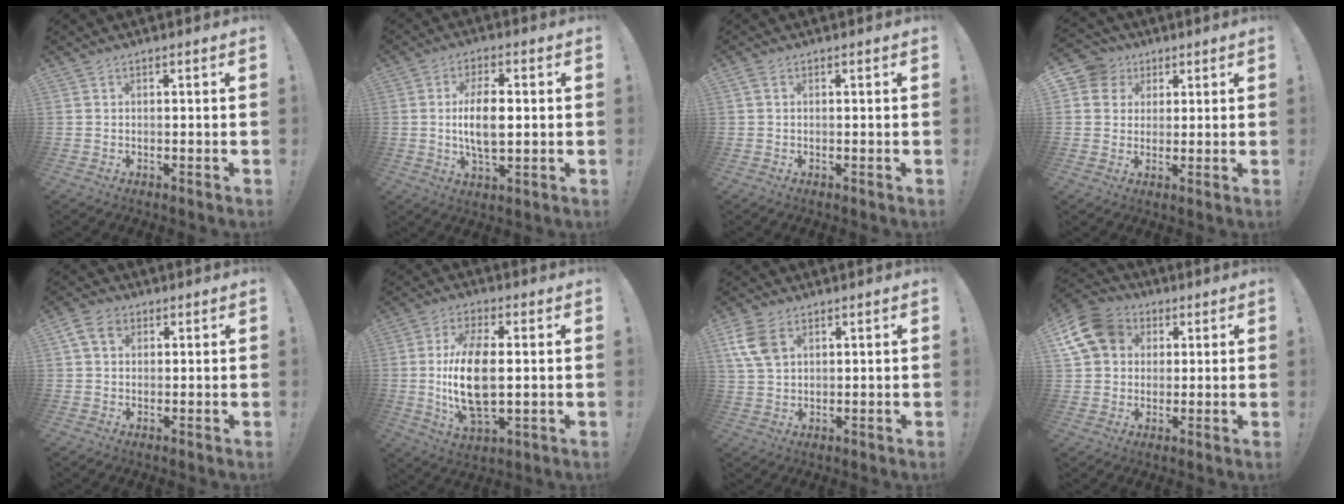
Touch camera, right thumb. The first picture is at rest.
{"total": 10.2, "force": [0.5, 4.6, 9.1], "torque": [-0.167, -0.006, 0.003]}
{"total": 1.0, "force": [0.3, 0.6, 0.8], "torque": [-0.019, 0.004, 0.005]}
{"total": 7.5, "force": [2.7, 6.8, 1.8], "torque": [-0.028, -0.007, 0.055]}
{"total": 6.9, "force": [2.7, 4.9, 4.0], "torque": [-0.076, 0.002, 0.052]}
{"total": 15.7, "force": [0.3, 7.4, 13.8], "torque": [-0.290, -0.007, -0.001]}
{"total": 8.8, "force": [3.8, 5.6, 5.7], "torque": [-0.114, -0.003, 0.074]}
{"total": 14.2, "force": [4.6, 11.4, 7.0], "torque": [-0.119, -0.012, 0.093]}